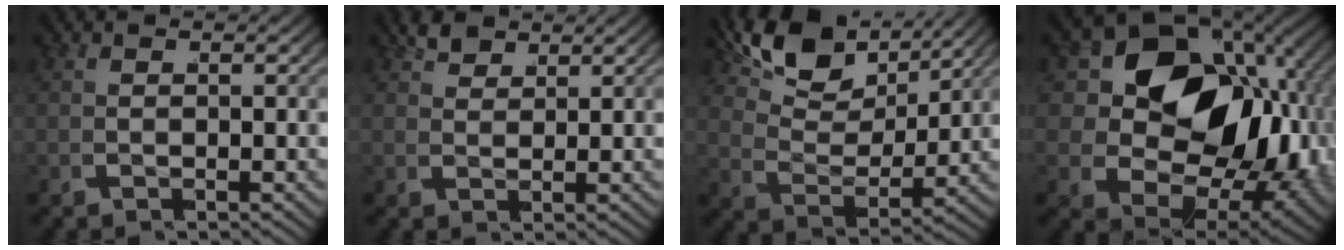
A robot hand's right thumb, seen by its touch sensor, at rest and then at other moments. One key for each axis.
{"total": 2.0, "fx": 1.9, "fy": 0.5, "fz": 0.5, "tx": -0.004, "ty": 0.008, "tz": 0.034}
{"total": 7.2, "fx": 4.3, "fy": 3.3, "fz": 4.7, "tx": -0.105, "ty": 0.003, "tz": 0.069}
{"total": 20.8, "fx": 0.3, "fy": 14.3, "fz": 15.1, "tx": -0.253, "ty": -0.046, "tz": 0.014}